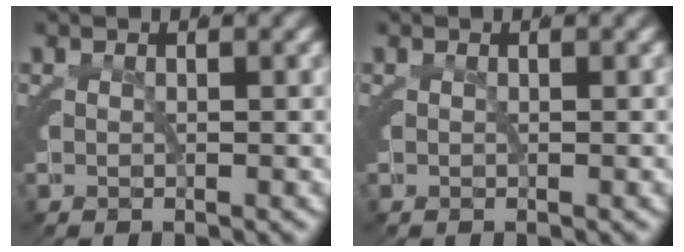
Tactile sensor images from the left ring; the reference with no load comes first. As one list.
[{"total": 0.0}]